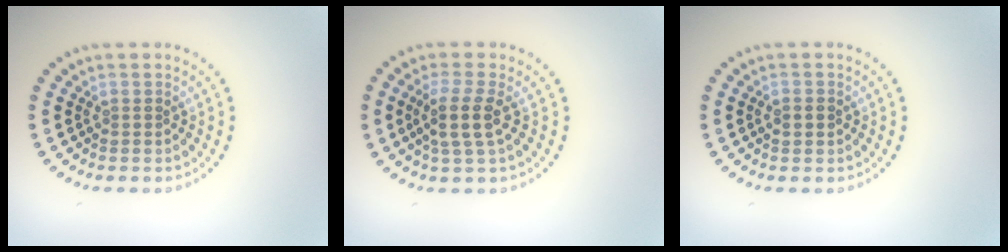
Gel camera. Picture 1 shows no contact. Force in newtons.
{"total": 2.9, "press": 2.4, "slide": 1.6}
{"total": 1.8, "press": 1.8, "slide": 0.1}